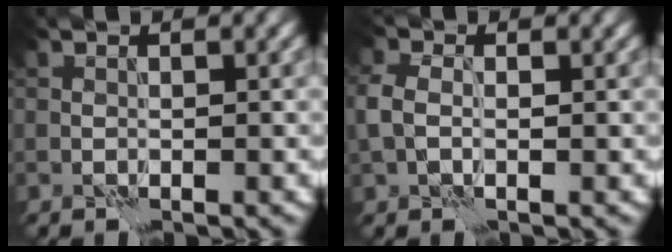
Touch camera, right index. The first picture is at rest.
{"total": 2.7, "force": [0.1, 1.9, 1.9], "torque": [-0.051, 0.004, -0.004]}